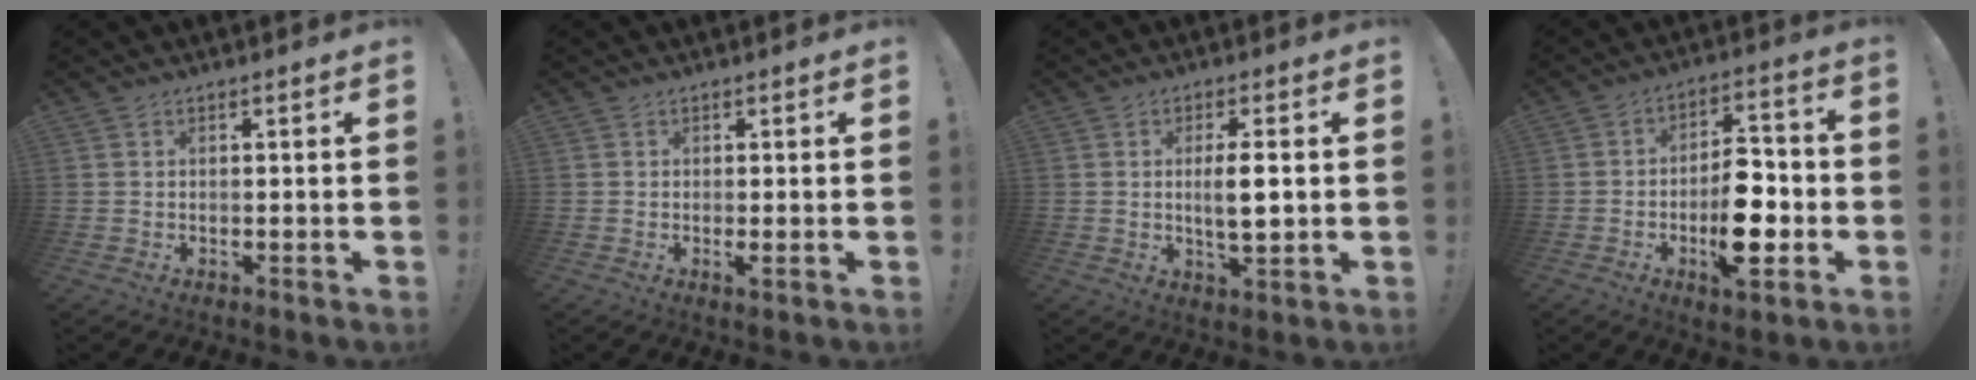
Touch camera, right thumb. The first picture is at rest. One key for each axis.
{"total": 1.5, "fx": 0.1, "fy": -0.3, "fz": 1.5, "tx": -0.021, "ty": -0.005, "tz": 0.001}
{"total": 6.5, "fx": 0.3, "fy": 1.8, "fz": 6.3, "tx": -0.114, "ty": -0.008, "tz": -0.002}
{"total": 14.8, "fx": -4.1, "fy": 6.9, "fz": 12.4, "tx": -0.191, "ty": 0.012, "tz": -0.070}